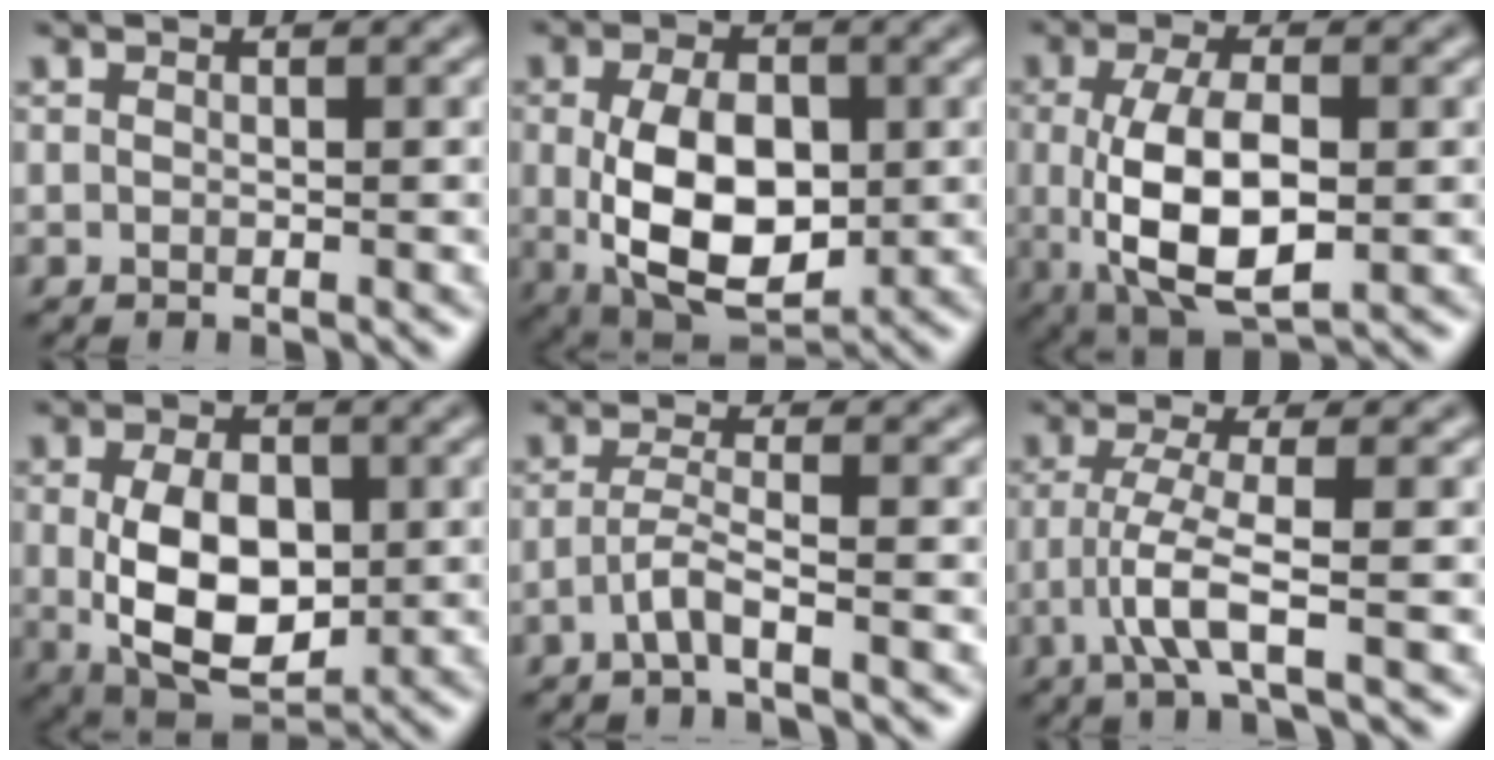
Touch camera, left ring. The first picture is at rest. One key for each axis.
{"total": 9.6, "fx": -0.3, "fy": 5.8, "fz": 7.7, "tx": -0.142, "ty": -0.008, "tz": -0.004}
{"total": 8.1, "fx": -0.4, "fy": 3.7, "fz": 7.2, "tx": -0.146, "ty": -0.009, "tz": -0.004}
{"total": 8.8, "fx": -0.1, "fy": 5.4, "fz": 6.9, "tx": -0.130, "ty": -0.010, "tz": 0.003}
{"total": 2.2, "fx": -1.1, "fy": 0.2, "fz": 1.9, "tx": -0.041, "ty": 0.006, "tz": -0.030}
{"total": 3.6, "fx": -1.1, "fy": 0.4, "fz": 3.4, "tx": -0.075, "ty": 0.002, "tz": -0.029}